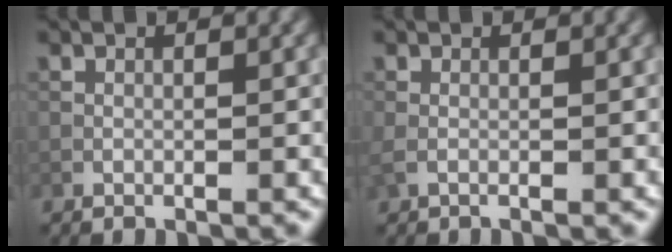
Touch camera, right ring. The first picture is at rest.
{"total": 1.2, "force": [0.0, 0.4, 1.1], "torque": [-0.021, -0.002, -0.005]}